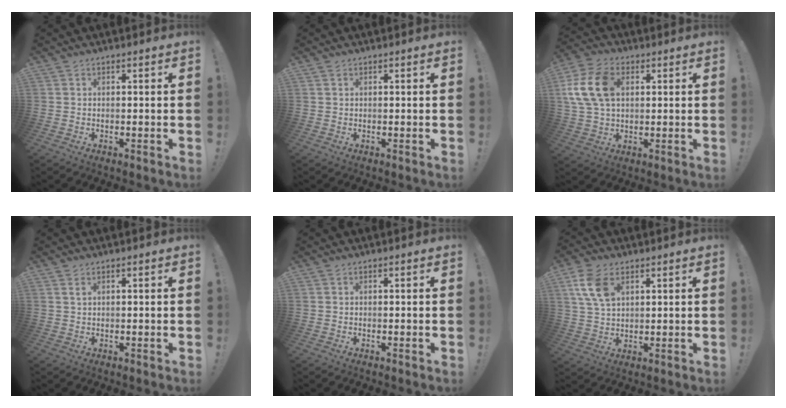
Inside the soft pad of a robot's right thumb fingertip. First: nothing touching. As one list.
[{"total": 0.5, "force": [0.3, 0.4, 0.2], "torque": [0.001, 0.001, 0.004]}, {"total": 14.8, "force": [3.1, 9.8, 10.6], "torque": [-0.205, 0.009, 0.064]}, {"total": 1.5, "force": [0.8, 0.6, 1.1], "torque": [-0.015, -0.002, 0.013]}, {"total": 0.0}, {"total": 9.8, "force": [4.3, 6.0, 6.5], "torque": [-0.127, -0.008, 0.083]}]